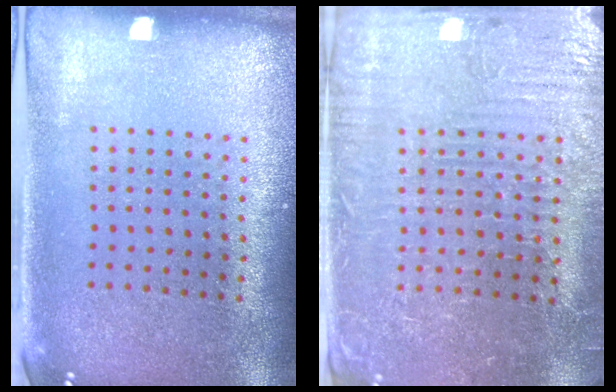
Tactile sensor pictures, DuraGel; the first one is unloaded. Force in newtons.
{"total": 3.8, "press": 3.7, "slide": 0.8}